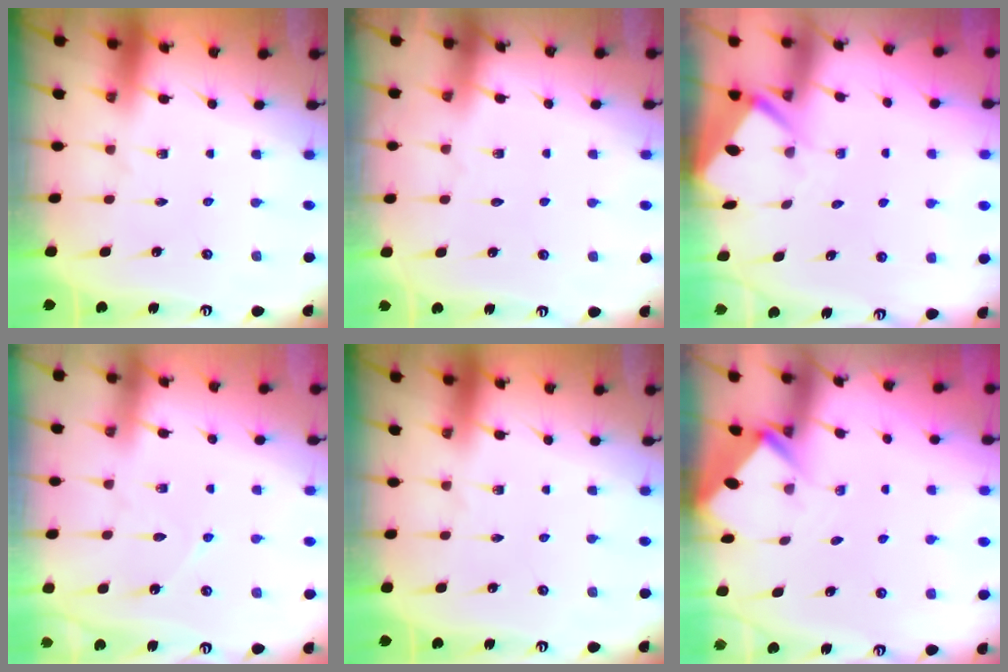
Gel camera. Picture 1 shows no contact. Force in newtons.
{"total": 0.8, "press": 0.8, "slide": 0.2}
{"total": 3.3, "press": 3.3, "slide": 0.3}
{"total": 3.6, "press": 3.6, "slide": 0.5}
{"total": 0.0}
{"total": 2.7, "press": 2.7, "slide": 0.2}